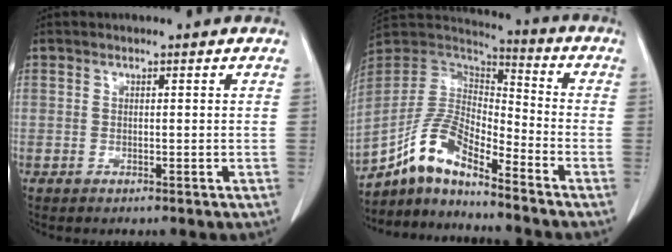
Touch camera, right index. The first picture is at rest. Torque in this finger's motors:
{"motor_torque": [0.43, -0.28, 0.06, -0.02]}